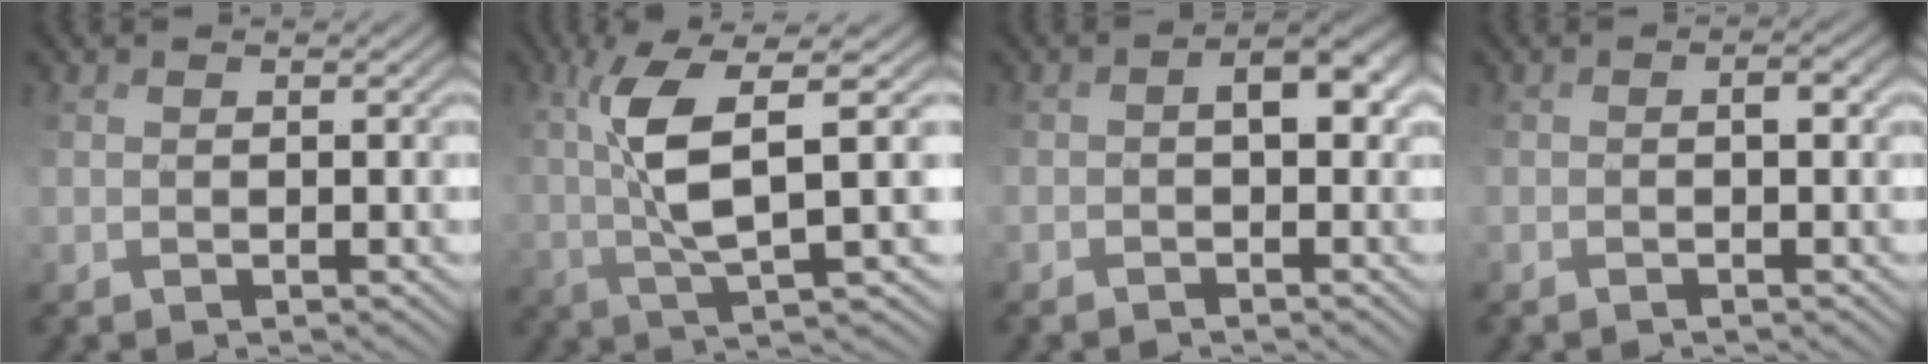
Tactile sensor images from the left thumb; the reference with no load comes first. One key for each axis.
{"total": 7.0, "fx": 2.6, "fy": -0.2, "fz": 6.4, "tx": -0.128, "ty": 0.021, "tz": 0.061}
{"total": 5.1, "fx": -0.6, "fy": 2.7, "fz": 4.3, "tx": -0.063, "ty": 0.002, "tz": -0.006}
{"total": 2.1, "fx": -0.5, "fy": 0.8, "fz": 1.8, "tx": -0.025, "ty": 0.005, "tz": -0.004}